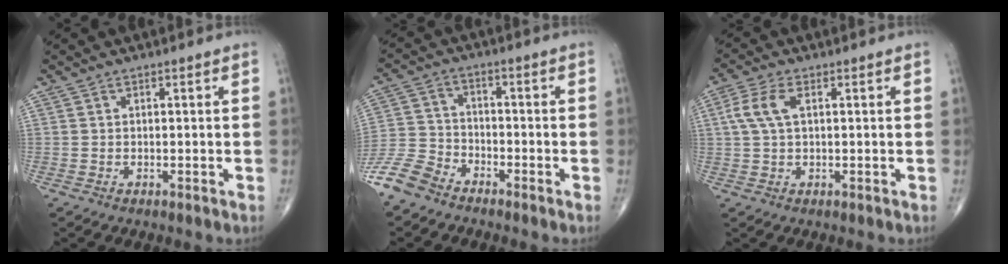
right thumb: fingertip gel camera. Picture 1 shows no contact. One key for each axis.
{"total": 8.3, "fx": -6.6, "fy": 4.2, "fz": 2.9, "tx": -0.061, "ty": 0.019, "tz": -0.144}
{"total": 5.5, "fx": 1.3, "fy": 2.7, "fz": 4.6, "tx": -0.118, "ty": 0.016, "tz": 0.024}